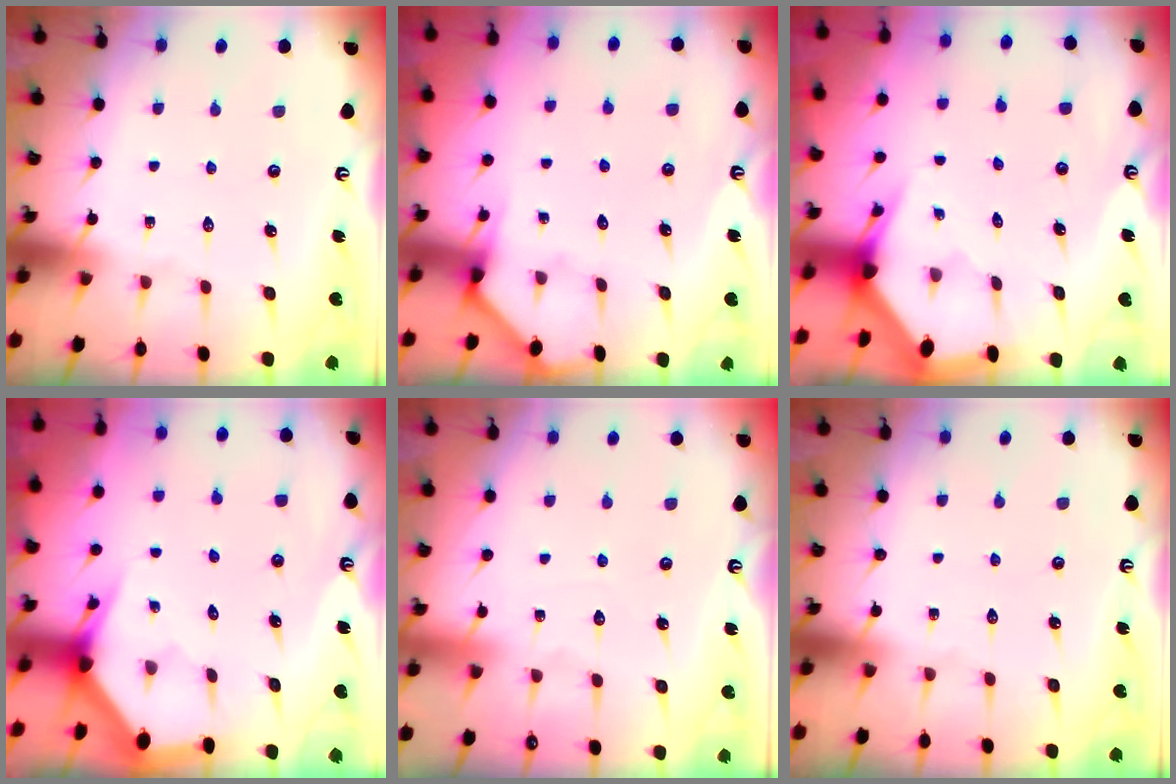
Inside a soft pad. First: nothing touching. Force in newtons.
{"total": 2.6, "press": 2.6, "slide": 0.2}
{"total": 3.1, "press": 3.1, "slide": 0.2}
{"total": 3.0, "press": 3.0, "slide": 0.1}
{"total": 3.1, "press": 3.1, "slide": 0.4}
{"total": 0.0}